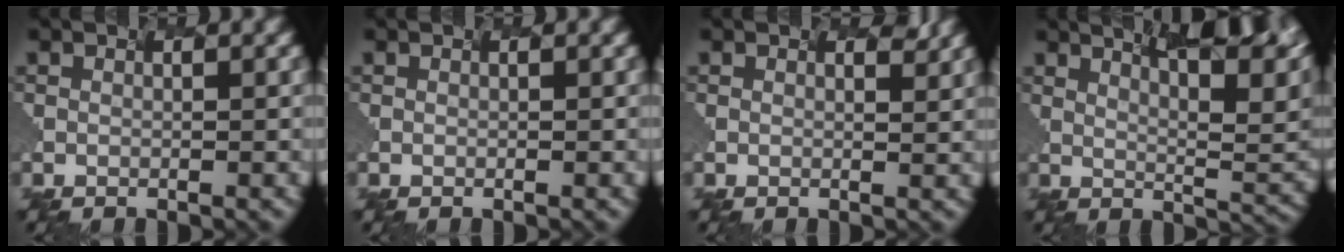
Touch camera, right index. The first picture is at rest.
{"total": 0.0}
{"total": 1.6, "force": [1.6, 0.4, 0.0], "torque": [0.010, -0.004, 0.013]}
{"total": 11.3, "force": [7.3, 3.0, 8.0], "torque": [-0.084, 0.025, 0.103]}